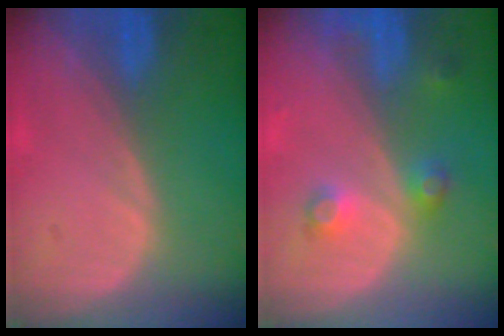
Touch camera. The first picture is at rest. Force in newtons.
{"total": 3.8, "press": 3.5, "slide": 1.4}